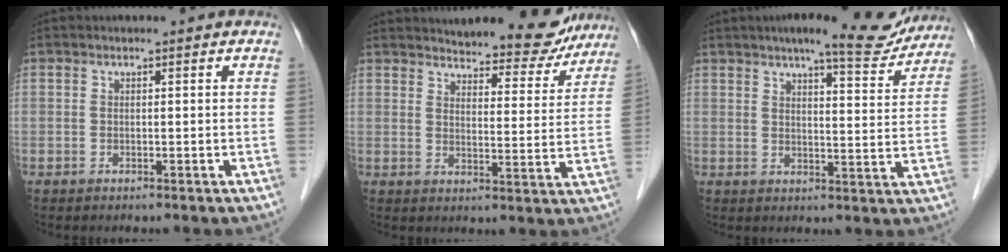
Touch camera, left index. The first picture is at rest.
{"total": 14.9, "force": [14.0, 3.3, 3.8], "torque": [-0.031, -0.021, 0.166]}
{"total": 12.1, "force": [10.4, 2.1, 5.7], "torque": [-0.068, -0.006, 0.124]}